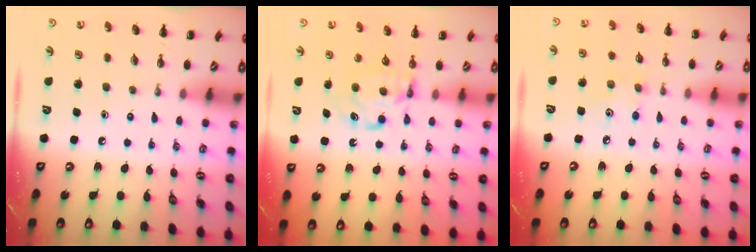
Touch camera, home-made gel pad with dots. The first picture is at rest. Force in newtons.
{"total": 6.4, "press": 6.4, "slide": 0.5}
{"total": 3.5, "press": 3.4, "slide": 1.0}